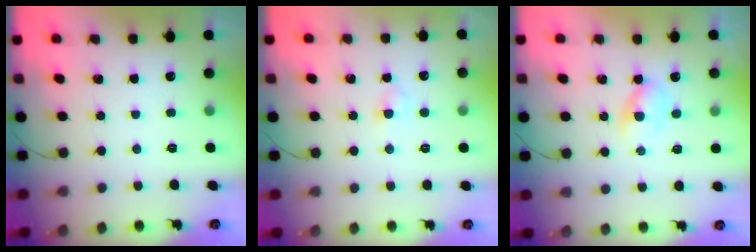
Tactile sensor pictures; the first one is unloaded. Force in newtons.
{"total": 2.7, "press": 2.6, "slide": 1.0}
{"total": 3.4, "press": 3.2, "slide": 1.1}